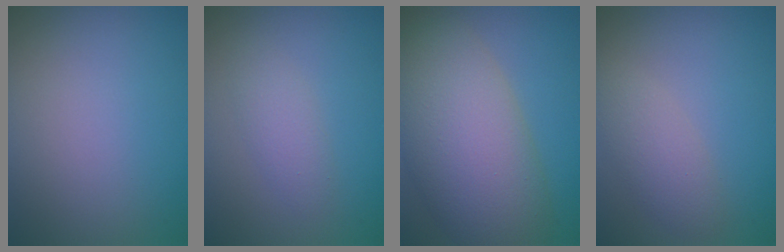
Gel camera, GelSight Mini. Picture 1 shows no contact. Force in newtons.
{"total": 1.9, "press": 1.9, "slide": 0.1}
{"total": 11.2, "press": 11.2, "slide": 0.6}
{"total": 2.8, "press": 2.8, "slide": 0.2}